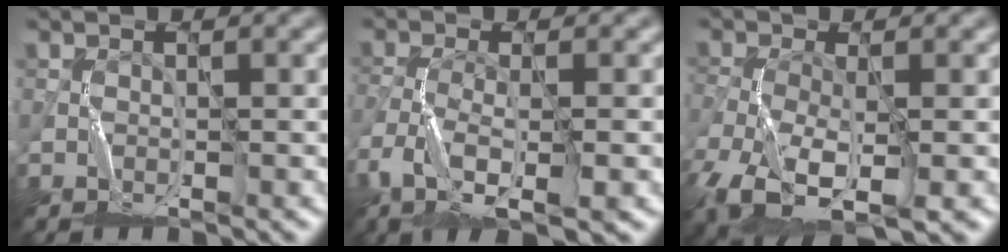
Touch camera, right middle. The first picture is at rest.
{"total": 6.2, "force": [-3.1, 2.0, 5.0], "torque": [-0.106, -0.010, -0.063]}
{"total": 9.1, "force": [-4.8, 4.0, 6.7], "torque": [-0.148, -0.026, -0.093]}